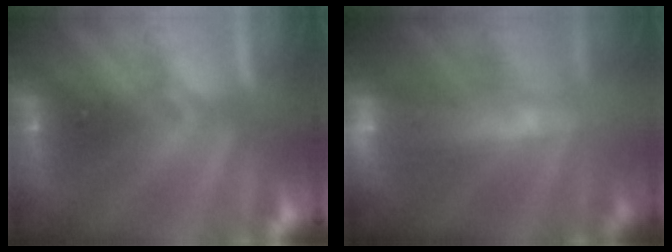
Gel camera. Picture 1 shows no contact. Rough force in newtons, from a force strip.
{"total": 9.8}